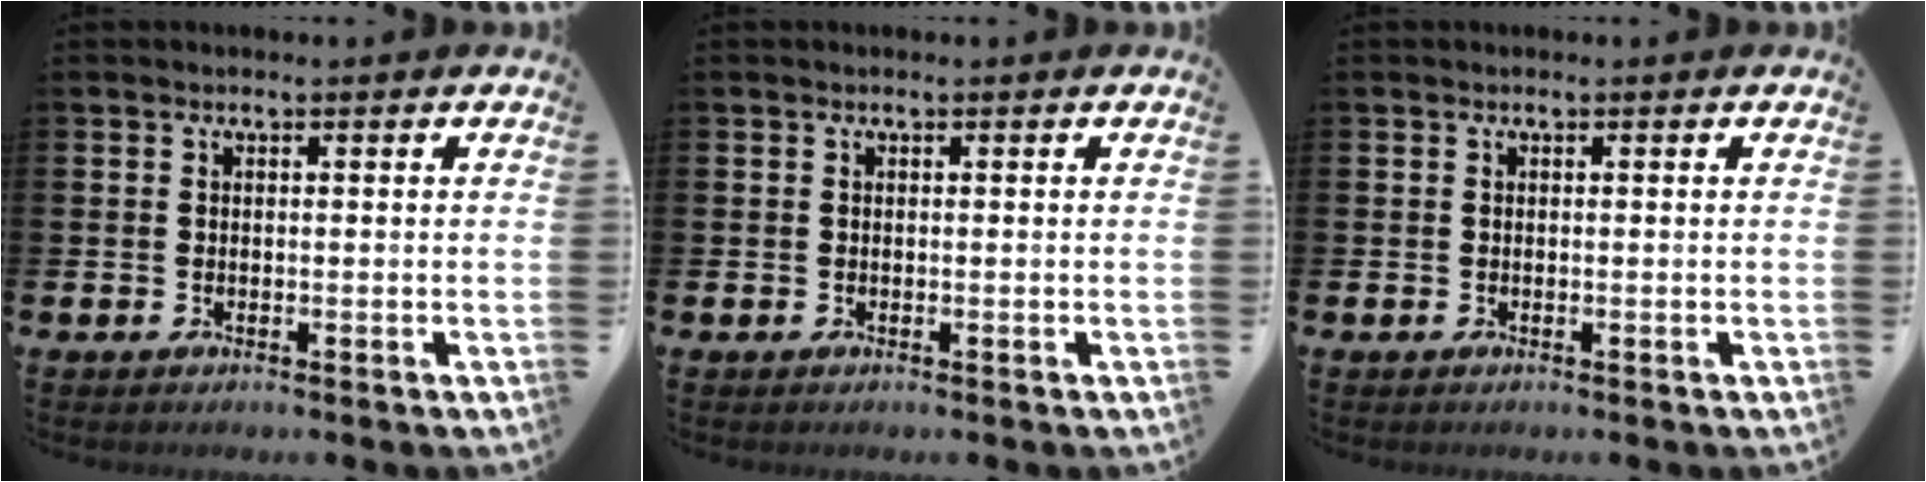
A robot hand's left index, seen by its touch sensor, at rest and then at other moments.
{"total": 0.0}
{"total": 0.0}